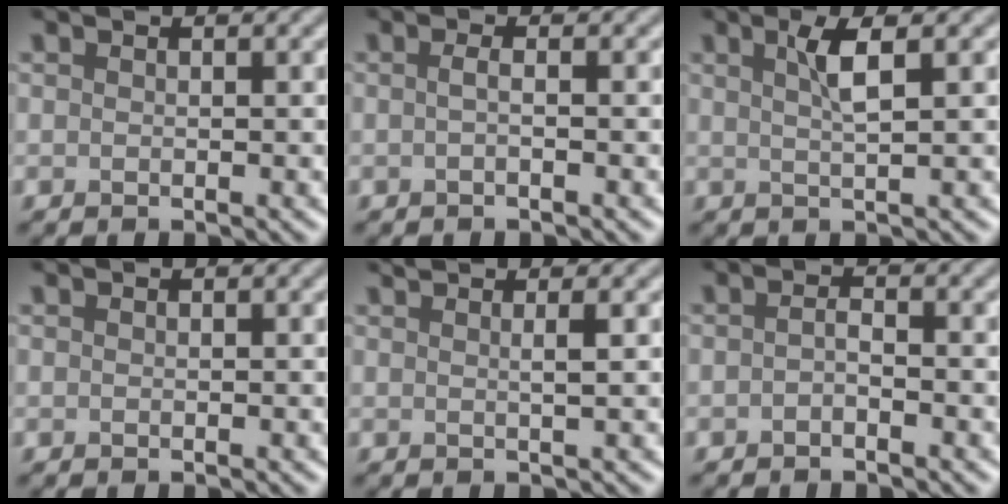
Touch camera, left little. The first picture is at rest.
{"total": 0.8, "force": [-0.2, 0.2, 0.7], "torque": [-0.013, -0.003, -0.006]}
{"total": 2.4, "force": [1.0, 0.4, 2.1], "torque": [-0.038, 0.003, 0.016]}
{"total": 0.0}
{"total": 1.7, "force": [0.7, 0.5, 1.5], "torque": [-0.021, 0.006, 0.000]}
{"total": 0.9, "force": [-0.7, 0.2, 0.5], "torque": [-0.012, 0.001, -0.013]}